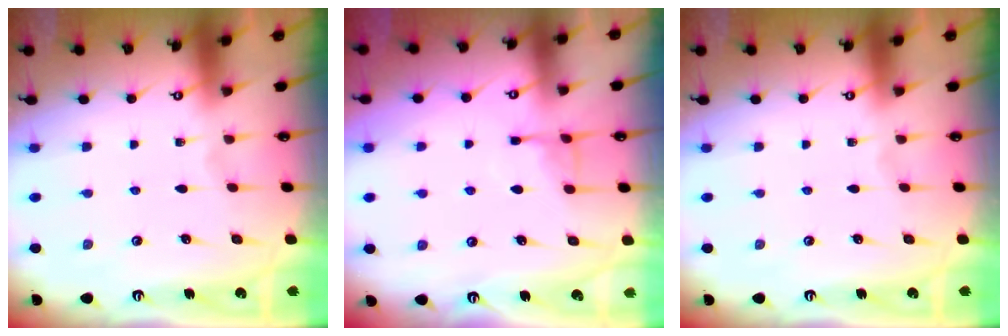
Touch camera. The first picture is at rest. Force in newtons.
{"total": 5.6, "press": 5.6, "slide": 0.8}
{"total": 0.0}